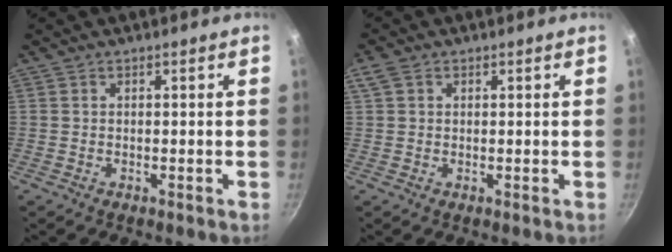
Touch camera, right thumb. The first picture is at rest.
{"total": 2.9, "force": [1.1, 2.1, 1.7], "torque": [-0.032, 0.008, 0.022]}